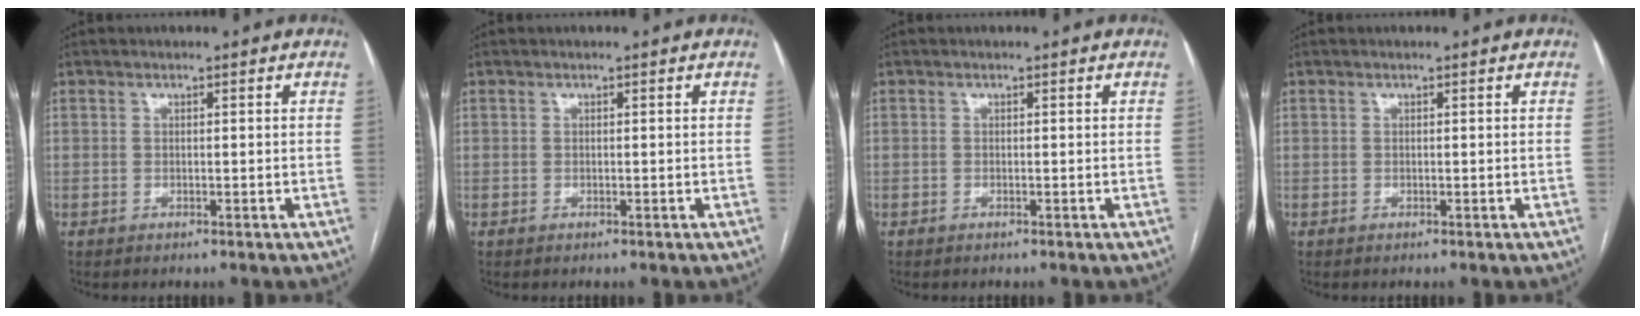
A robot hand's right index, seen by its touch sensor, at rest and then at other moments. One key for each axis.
{"total": 0.0}
{"total": 0.0}
{"total": 0.0}